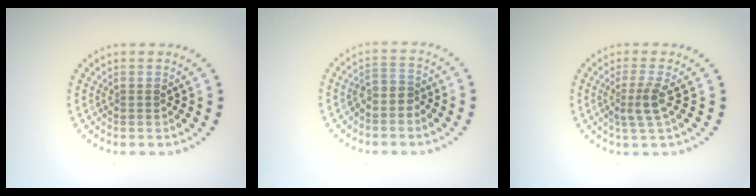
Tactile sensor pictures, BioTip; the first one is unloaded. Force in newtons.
{"total": 2.0, "press": 1.7, "slide": 1.0}
{"total": 2.4, "press": 1.8, "slide": 1.6}